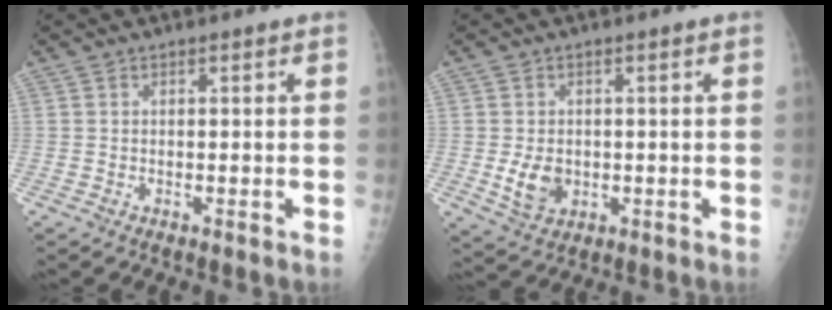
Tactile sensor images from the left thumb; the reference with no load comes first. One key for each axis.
{"total": 5.3, "fx": -0.5, "fy": 4.0, "fz": 3.4, "tx": -0.047, "ty": -0.006, "tz": 0.001}